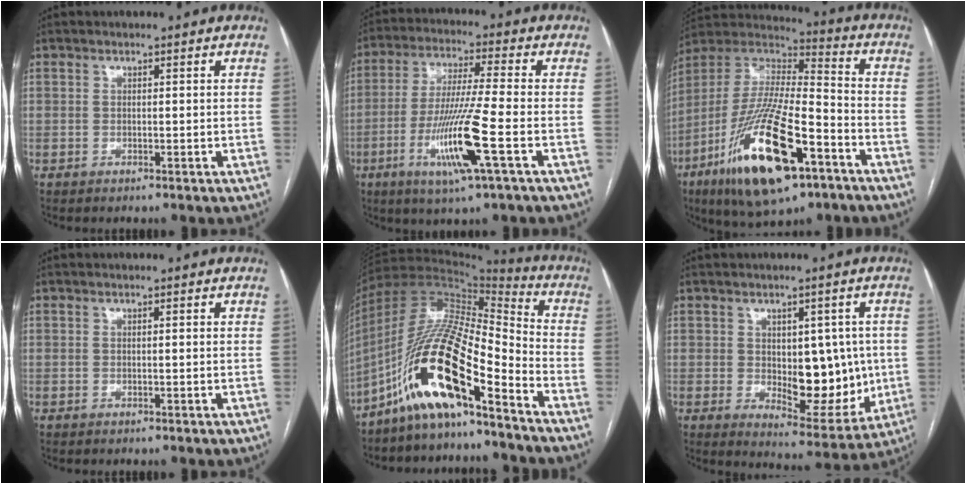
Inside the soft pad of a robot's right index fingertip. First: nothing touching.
{"total": 12.8, "force": [-4.4, -0.6, 12.0], "torque": [-0.240, -0.018, -0.084]}
{"total": 24.5, "force": [-12.2, 6.4, 20.2], "torque": [-0.415, -0.045, -0.213]}
{"total": 0.6, "force": [0.2, 0.0, 0.5], "torque": [-0.008, 0.002, 0.002]}
{"total": 17.5, "force": [-10.4, 3.0, 13.8], "torque": [-0.273, 0.011, -0.189]}
{"total": 11.4, "force": [-0.1, 5.8, 9.8], "torque": [-0.118, 0.001, 0.019]}